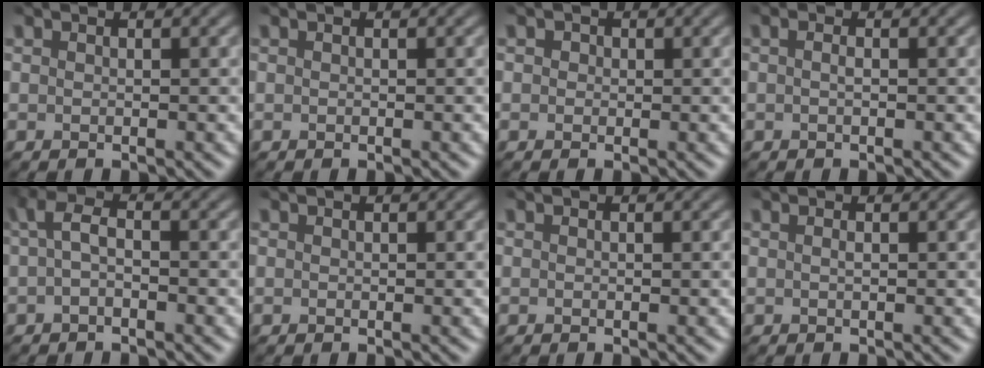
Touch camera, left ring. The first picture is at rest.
{"total": 0.0}
{"total": 1.1, "force": [0.4, 1.0, 0.4], "torque": [0.002, 0.003, -0.007]}
{"total": 0.8, "force": [0.0, 0.2, 0.8], "torque": [-0.015, 0.000, -0.001]}
{"total": 2.2, "force": [-0.2, 0.9, 2.0], "torque": [-0.040, 0.004, -0.009]}
{"total": 0.0}
{"total": 0.0}
{"total": 0.6, "force": [0.1, 0.2, 0.6], "torque": [-0.009, 0.003, 0.000]}